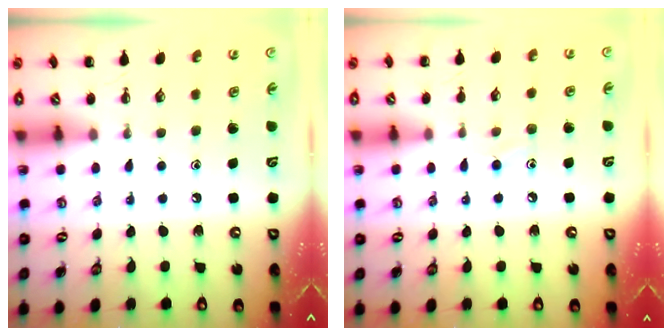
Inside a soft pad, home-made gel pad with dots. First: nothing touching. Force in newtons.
{"total": 5.9, "press": 5.5, "slide": 2.1}